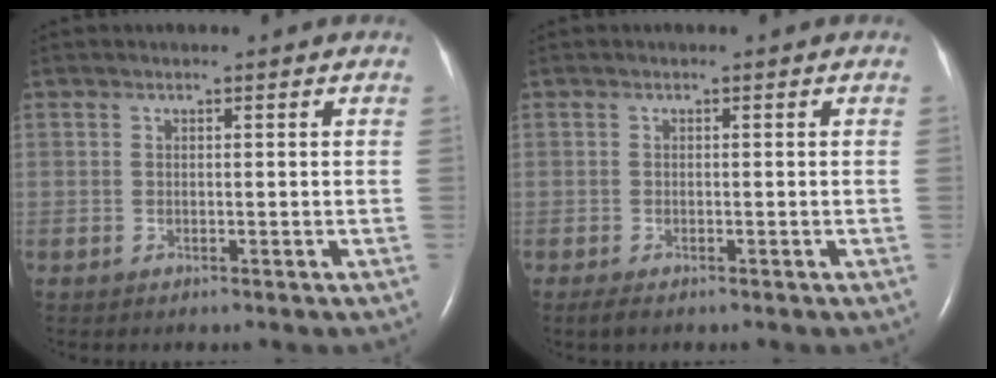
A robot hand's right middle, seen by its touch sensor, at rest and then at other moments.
{"total": 1.4, "force": [-1.0, 0.4, 0.9], "torque": [-0.025, -0.005, -0.017]}